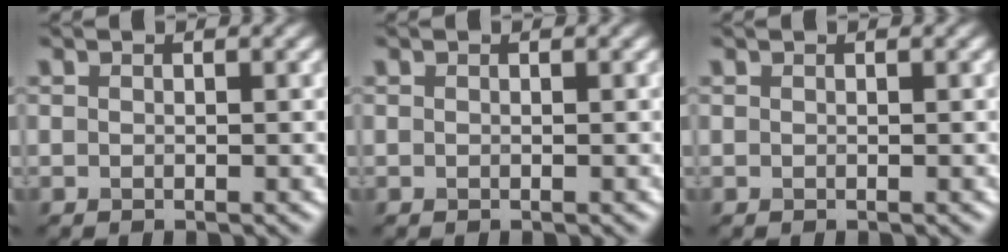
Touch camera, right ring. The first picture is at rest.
{"total": 0.0}
{"total": 0.0}